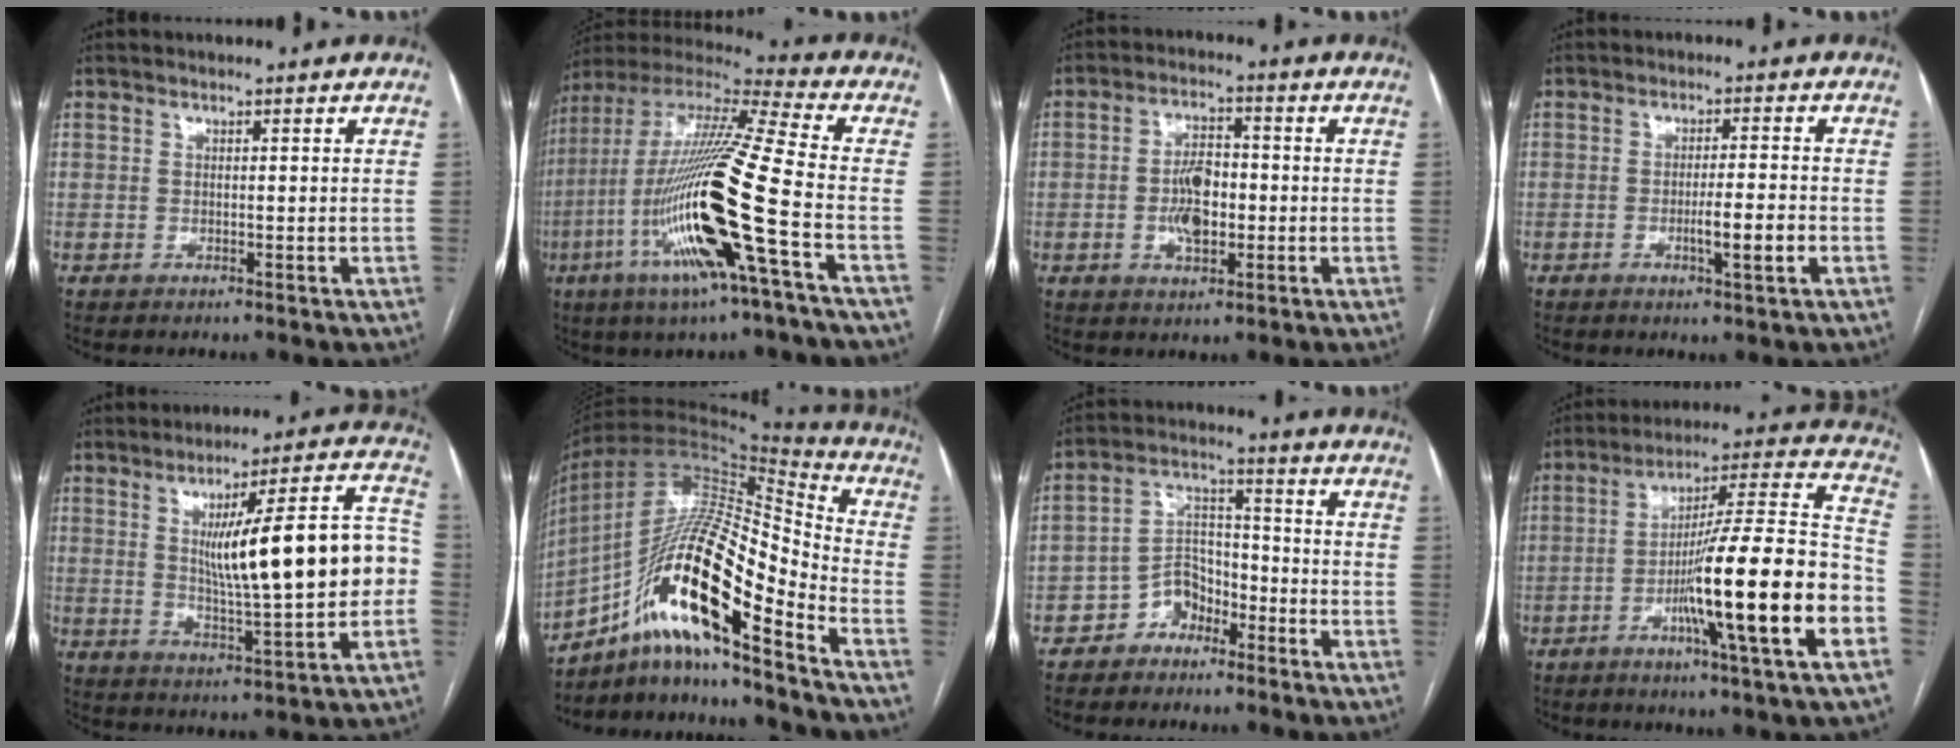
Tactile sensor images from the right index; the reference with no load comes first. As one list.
[{"total": 23.0, "force": [-7.0, 0.6, 21.9], "torque": [-0.449, -0.028, -0.139]}, {"total": 6.8, "force": [-1.2, 3.4, 5.8], "torque": [-0.109, 0.006, -0.021]}, {"total": 5.1, "force": [-1.8, 0.1, 4.8], "torque": [-0.074, -0.008, -0.027]}, {"total": 18.1, "force": [0.7, 2.4, 17.9], "torque": [-0.259, 0.028, 0.017]}, {"total": 20.7, "force": [-10.7, 3.5, 17.4], "torque": [-0.338, 0.009, -0.188]}, {"total": 6.4, "force": [-4.2, 4.1, 2.5], "torque": [-0.045, 0.020, -0.078]}, {"total": 22.2, "force": [-7.5, -0.2, 20.9], "torque": [-0.294, -0.008, -0.126]}]